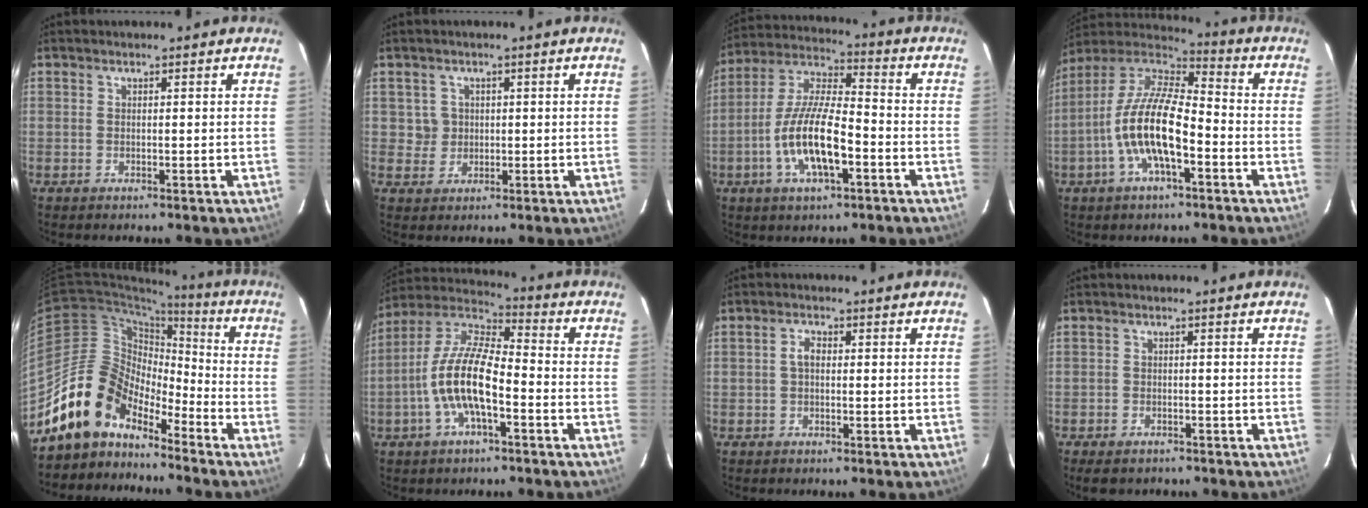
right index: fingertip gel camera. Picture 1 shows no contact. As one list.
[{"total": 3.1, "force": [0.5, 3.1, 0.1], "torque": [0.007, 0.014, 0.009]}, {"total": 14.3, "force": [-4.9, 4.6, 12.6], "torque": [-0.259, -0.004, -0.092]}, {"total": 15.5, "force": [-4.9, 5.4, 13.8], "torque": [-0.270, -0.001, -0.097]}, {"total": 13.1, "force": [-10.6, 6.4, 4.2], "torque": [-0.078, 0.031, -0.201]}, {"total": 13.7, "force": [-4.2, 4.6, 12.2], "torque": [-0.246, 0.003, -0.084]}, {"total": 1.9, "force": [0.0, 1.1, 1.5], "torque": [-0.032, 0.008, -0.001]}, {"total": 3.9, "force": [-2.9, 2.2, 1.4], "torque": [-0.037, -0.006, -0.043]}]